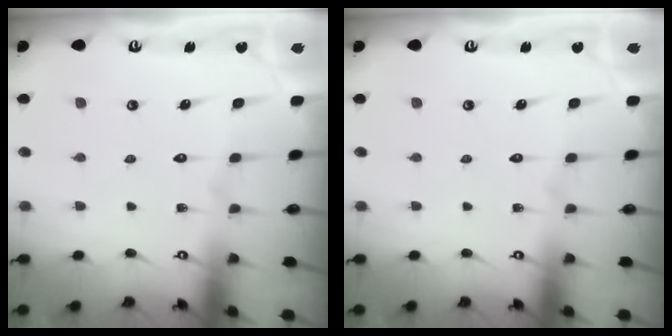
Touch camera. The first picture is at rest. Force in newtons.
{"total": 0.0}